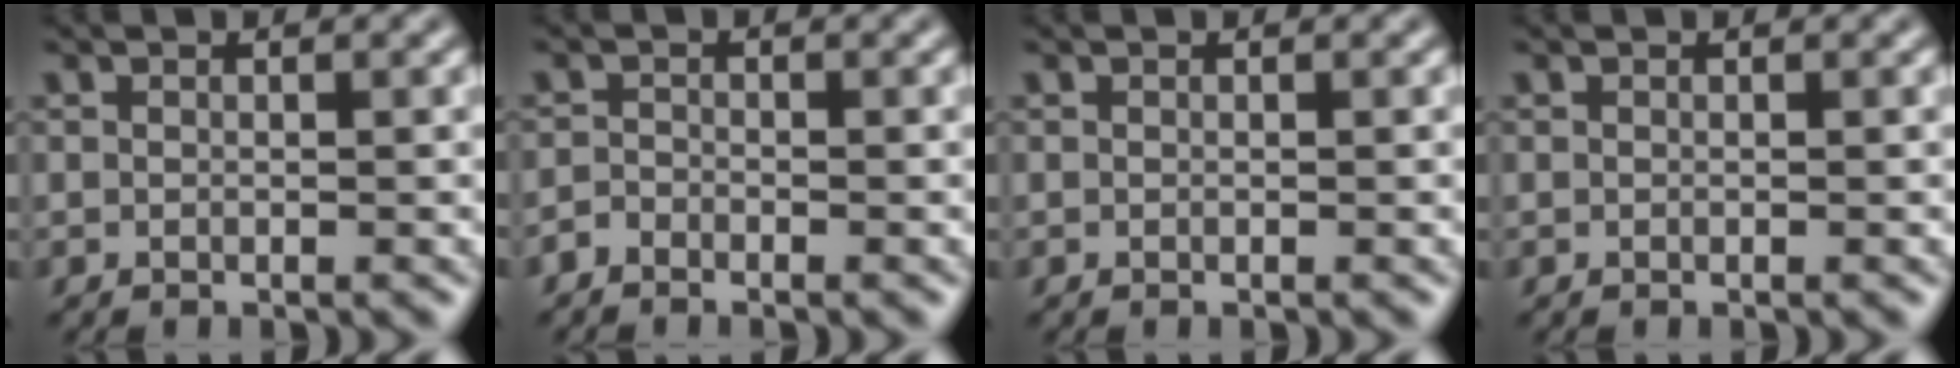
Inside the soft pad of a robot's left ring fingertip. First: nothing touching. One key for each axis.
{"total": 1.1, "fx": -1.0, "fy": 0.4, "fz": 0.2, "tx": -0.007, "ty": 0.007, "tz": -0.024}
{"total": 0.0}
{"total": 0.0}